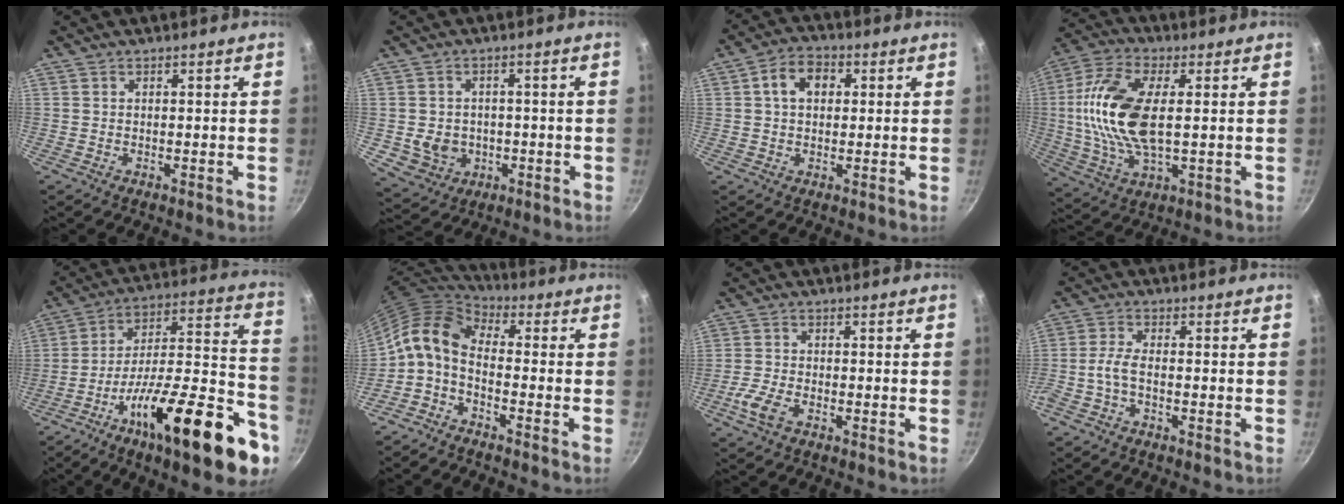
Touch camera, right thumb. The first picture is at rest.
{"total": 7.4, "force": [-1.3, 6.5, 3.2], "torque": [-0.040, 0.013, -0.005]}
{"total": 6.7, "force": [1.4, 4.9, 4.3], "torque": [-0.052, 0.012, 0.014]}
{"total": 16.7, "force": [1.5, 7.8, 14.6], "torque": [-0.297, 0.006, 0.021]}
{"total": 30.6, "force": [-14.8, 9.5, 25.1], "torque": [-0.316, 0.077, -0.240]}
{"total": 9.8, "force": [-0.9, 5.7, 8.0], "torque": [-0.158, 0.036, -0.034]}
{"total": 4.5, "force": [-2.3, 2.0, 3.2], "torque": [-0.075, 0.010, -0.052]}
{"total": 3.6, "force": [-1.7, 1.2, 2.9], "torque": [-0.076, 0.016, -0.043]}